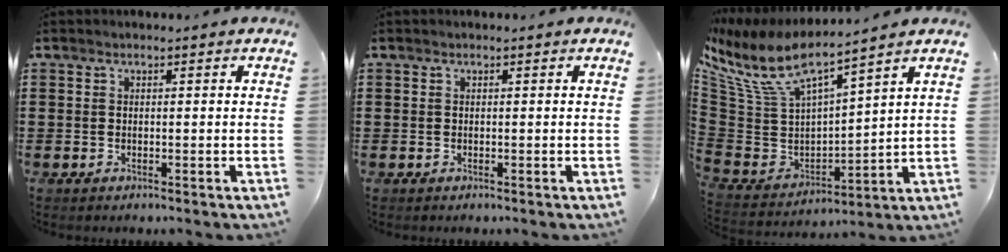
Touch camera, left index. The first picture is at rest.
{"total": 0.0}
{"total": 9.5, "force": [6.9, 2.5, 6.0], "torque": [-0.156, -0.053, 0.117]}